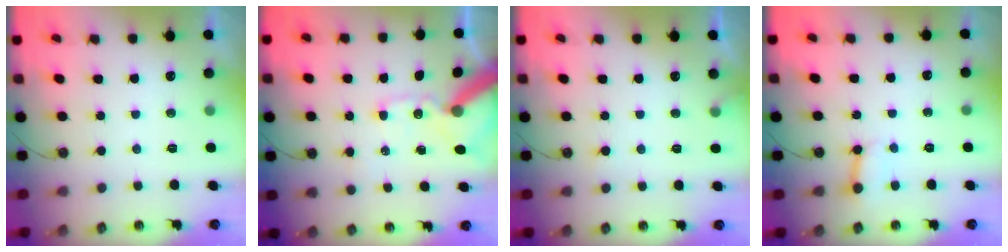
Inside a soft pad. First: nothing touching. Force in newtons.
{"total": 14.1, "press": 13.9, "slide": 2.2}
{"total": 5.2, "press": 5.1, "slide": 0.4}
{"total": 2.9, "press": 2.9, "slide": 0.2}